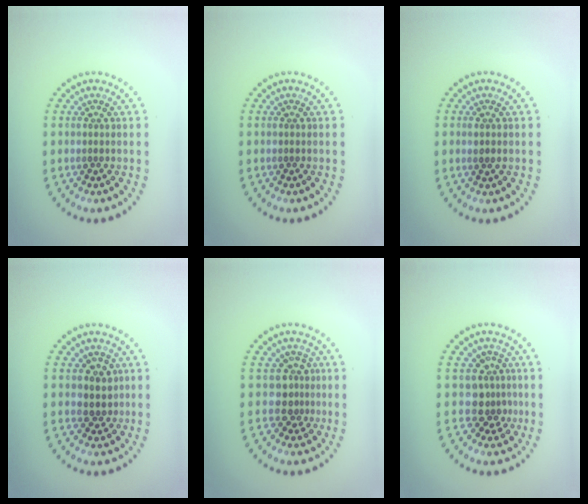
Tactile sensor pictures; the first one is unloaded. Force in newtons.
{"total": 0.0}
{"total": 0.5, "press": 0.4, "slide": 0.3}
{"total": 2.4, "press": 2.2, "slide": 1.0}
{"total": 2.5, "press": 1.8, "slide": 1.7}
{"total": 2.8, "press": 2.1, "slide": 1.8}